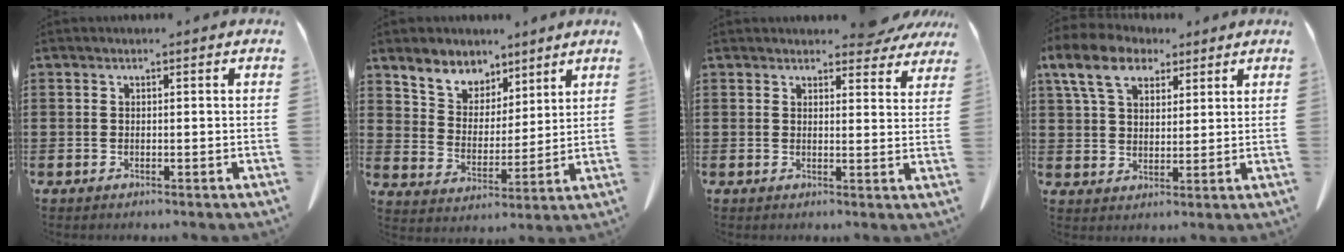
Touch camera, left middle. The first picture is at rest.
{"total": 6.1, "force": [5.2, 3.2, 0.1], "torque": [-0.040, -0.027, 0.094]}
{"total": 4.1, "force": [4.0, 0.8, 0.9], "torque": [-0.012, -0.019, 0.071]}
{"total": 9.0, "force": [5.6, 4.9, 4.9], "torque": [-0.118, 0.005, 0.106]}